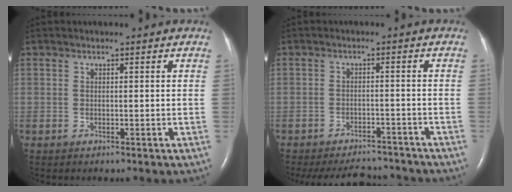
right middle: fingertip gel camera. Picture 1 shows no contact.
{"total": 10.5, "force": [-9.9, 2.8, 2.3], "torque": [-0.043, 0.003, -0.129]}